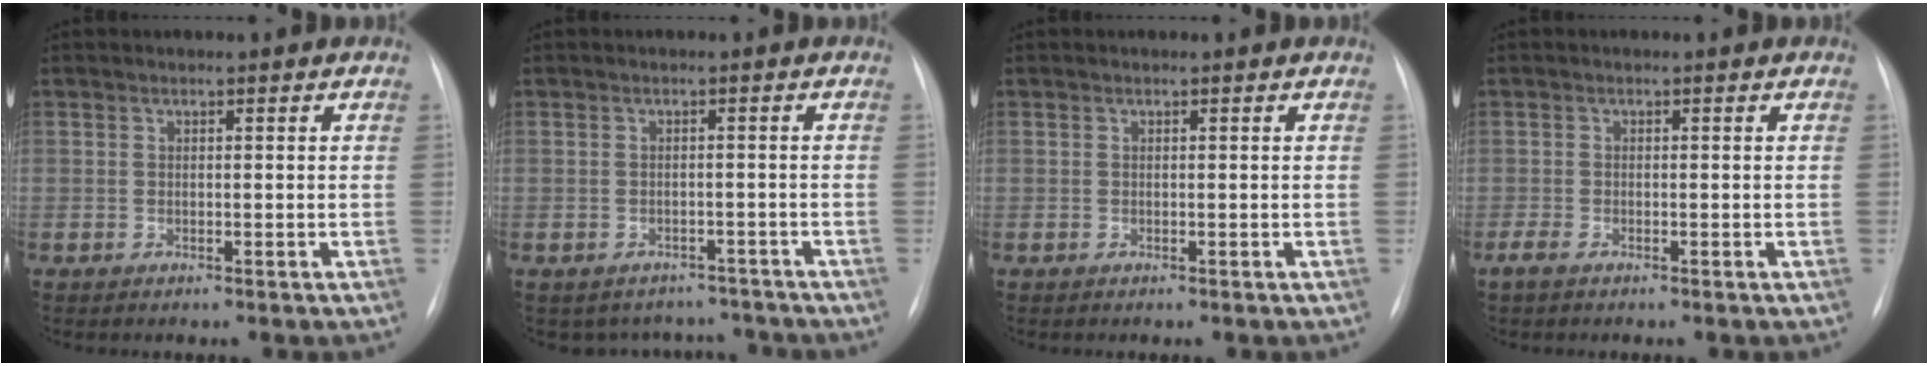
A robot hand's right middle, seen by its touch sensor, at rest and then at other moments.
{"total": 6.2, "force": [-5.4, 2.9, -0.4], "torque": [0.018, 0.025, -0.062]}
{"total": 0.0}
{"total": 1.3, "force": [-0.9, 0.4, 0.9], "torque": [-0.024, -0.003, -0.018]}